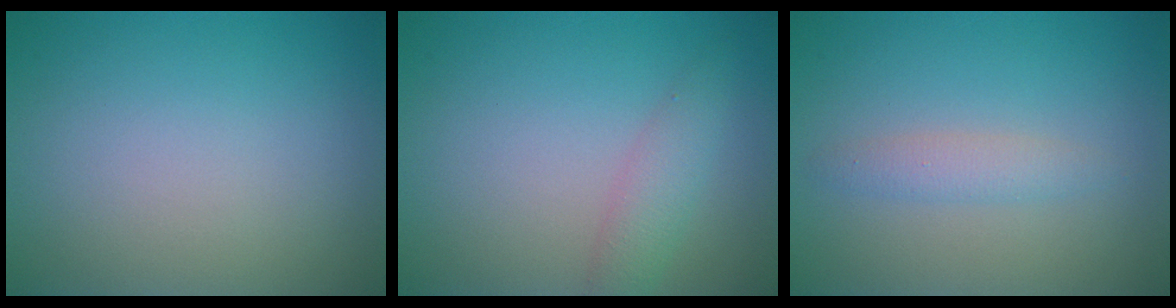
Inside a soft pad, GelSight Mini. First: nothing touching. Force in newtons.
{"total": 2.2, "press": 2.2, "slide": 0.1}
{"total": 1.6, "press": 1.6, "slide": 0.0}